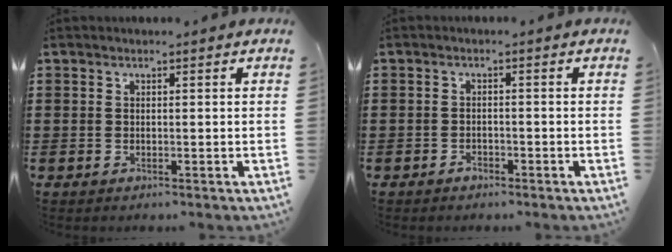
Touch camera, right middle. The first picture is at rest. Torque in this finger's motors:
{"motor_torque": [0.27, -0.31, -0.01, 0.00]}